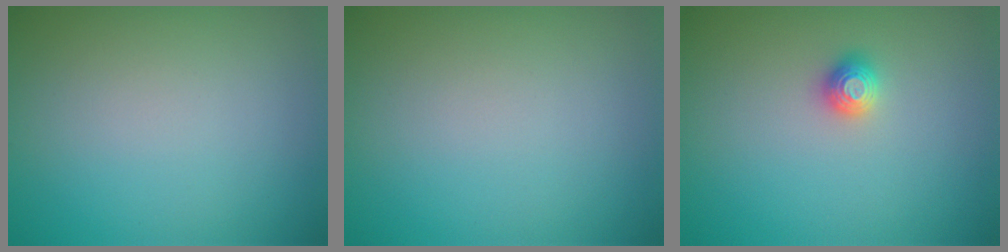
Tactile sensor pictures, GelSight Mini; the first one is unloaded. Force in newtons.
{"total": 0.0}
{"total": 1.2, "press": 1.1, "slide": 0.2}